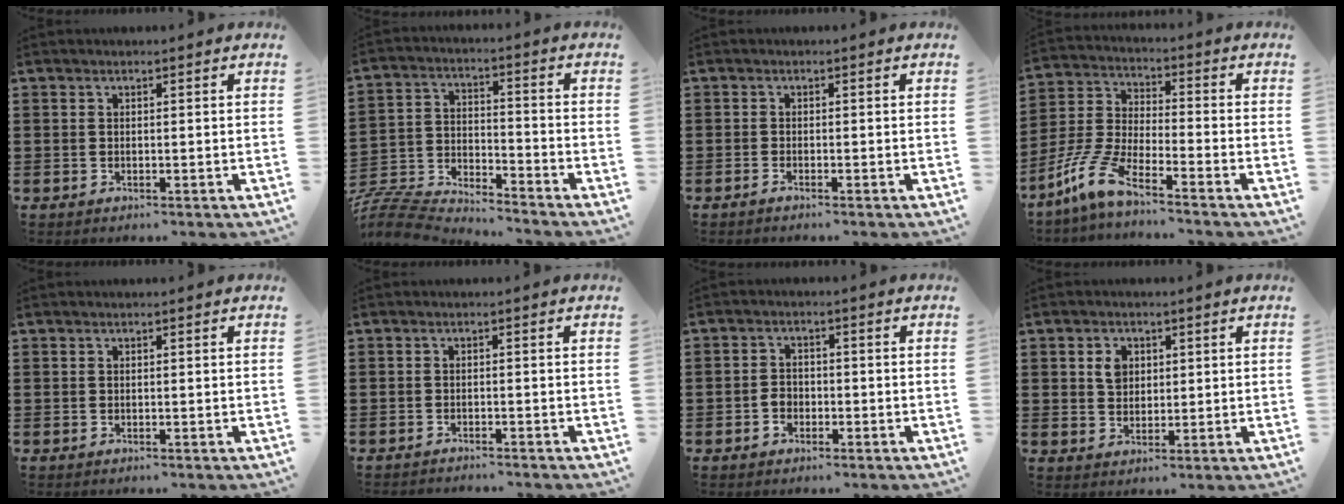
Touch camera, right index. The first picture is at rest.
{"total": 7.2, "force": [-7.1, 0.6, 0.7], "torque": [-0.039, -0.007, -0.151]}
{"total": 0.9, "force": [-0.8, -0.2, 0.3], "torque": [-0.005, -0.005, -0.016]}
{"total": 7.8, "force": [-6.4, 0.8, 4.3], "torque": [-0.128, -0.014, -0.136]}
{"total": 0.0}
{"total": 1.3, "force": [-1.3, -0.2, 0.0], "torque": [-0.003, -0.001, -0.026]}
{"total": 2.6, "force": [-1.1, 2.0, 1.2], "torque": [-0.028, 0.004, -0.022]}
{"total": 3.2, "force": [1.0, 2.5, 1.7], "torque": [-0.042, 0.011, 0.018]}